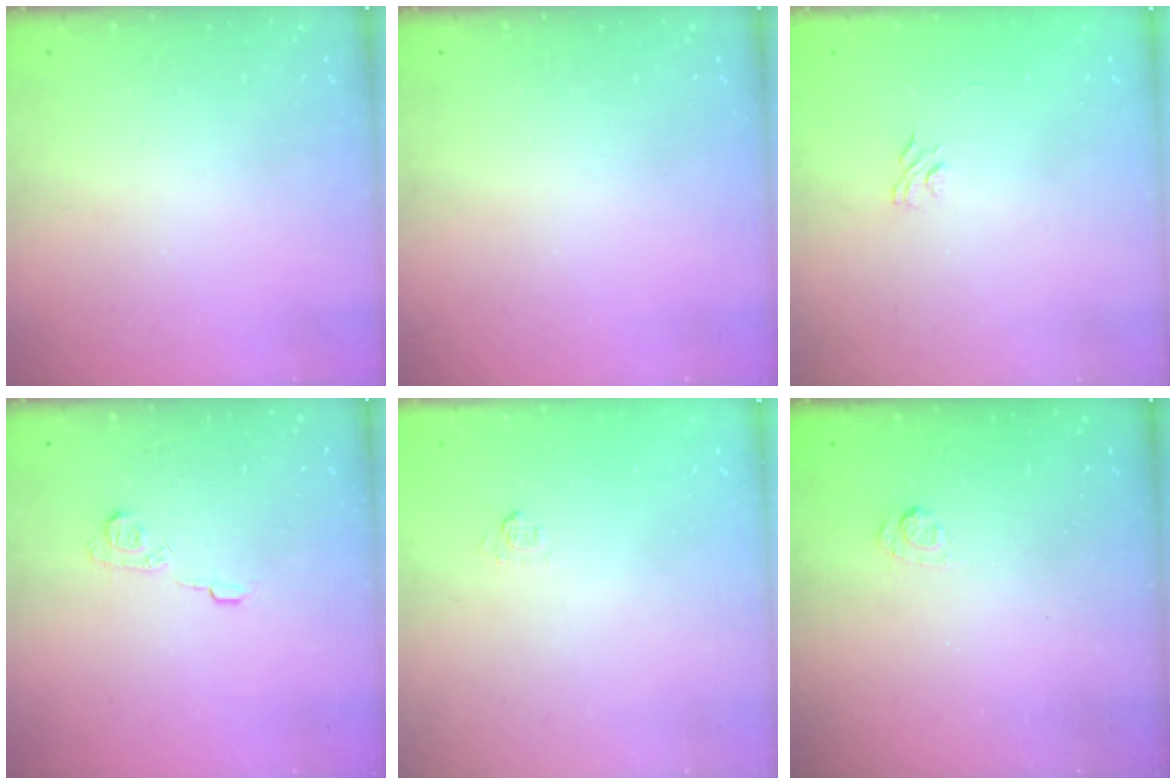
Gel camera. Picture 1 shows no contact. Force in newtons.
{"total": 0.0}
{"total": 4.2, "press": 4.0, "slide": 1.1}
{"total": 6.2, "press": 6.2, "slide": 0.5}
{"total": 5.2, "press": 5.1, "slide": 1.2}
{"total": 2.7, "press": 2.3, "slide": 1.5}